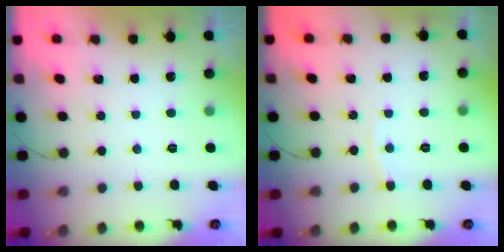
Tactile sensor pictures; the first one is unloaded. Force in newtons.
{"total": 3.3, "press": 3.3, "slide": 0.4}